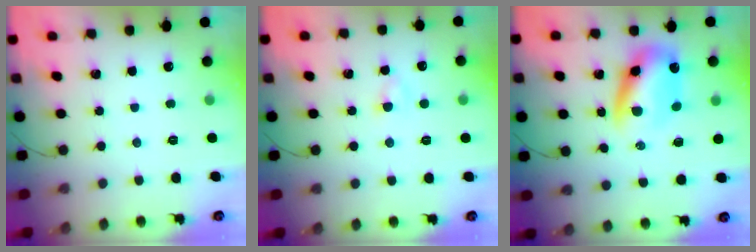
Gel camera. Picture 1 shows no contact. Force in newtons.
{"total": 2.3, "press": 2.1, "slide": 1.0}
{"total": 8.5, "press": 8.4, "slide": 1.6}